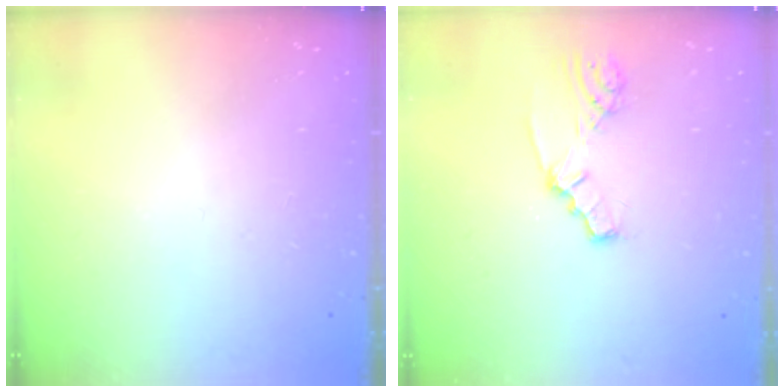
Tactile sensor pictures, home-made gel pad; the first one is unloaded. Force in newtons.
{"total": 2.4, "press": 2.4, "slide": 0.2}